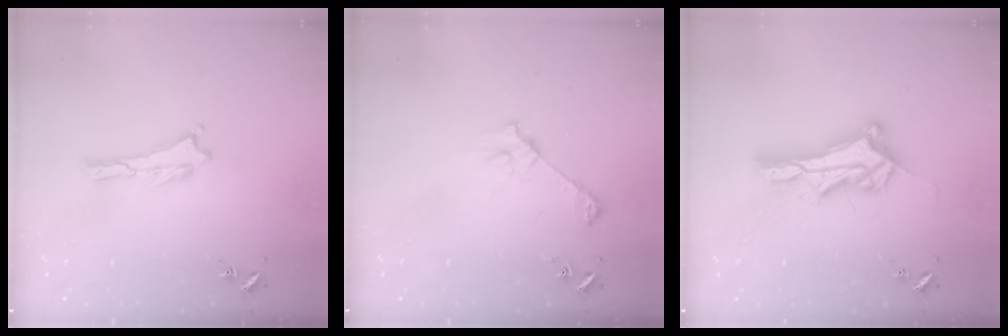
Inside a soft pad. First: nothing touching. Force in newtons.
{"total": 3.6, "press": 3.6, "slide": 0.3}
{"total": 9.2, "press": 9.2, "slide": 0.7}